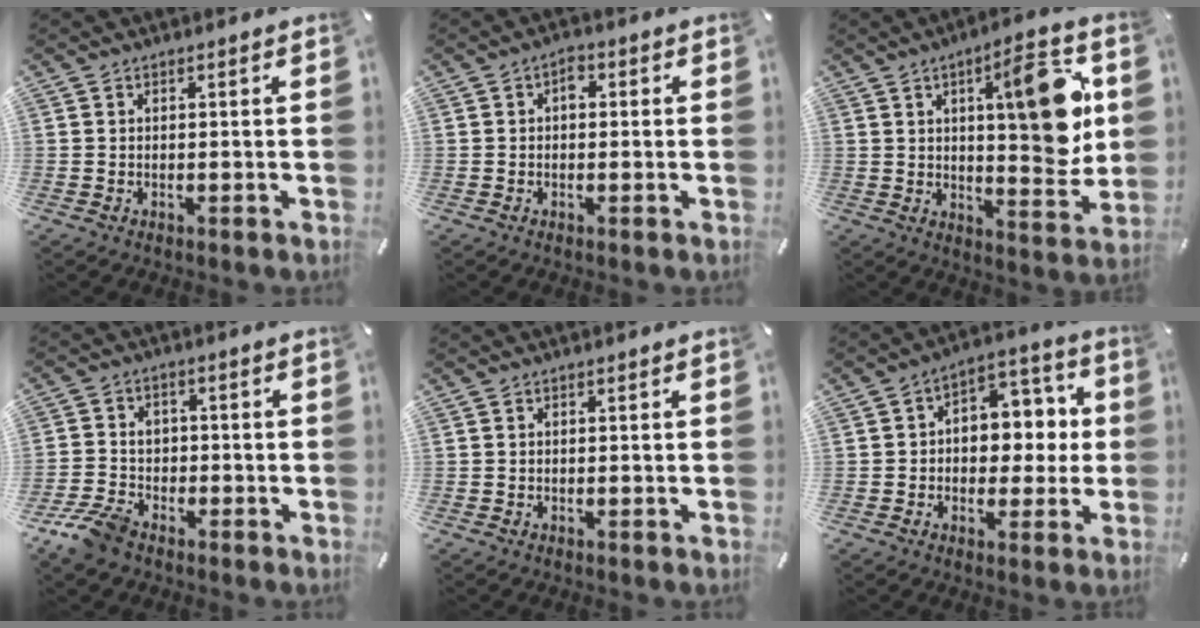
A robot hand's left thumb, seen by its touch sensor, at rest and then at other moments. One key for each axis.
{"total": 2.7, "fx": 0.0, "fy": 1.6, "fz": 2.1, "tx": -0.035, "ty": 0.008, "tz": -0.004}
{"total": 17.7, "fx": 5.4, "fy": 6.4, "fz": 15.5, "tx": -0.188, "ty": -0.026, "tz": 0.076}
{"total": 8.1, "fx": -4.2, "fy": 5.9, "fz": 3.6, "tx": -0.086, "ty": 0.026, "tz": -0.079}
{"total": 0.0}
{"total": 9.1, "fx": -0.4, "fy": 7.7, "fz": 4.9, "tx": -0.049, "ty": -0.001, "tz": -0.008}